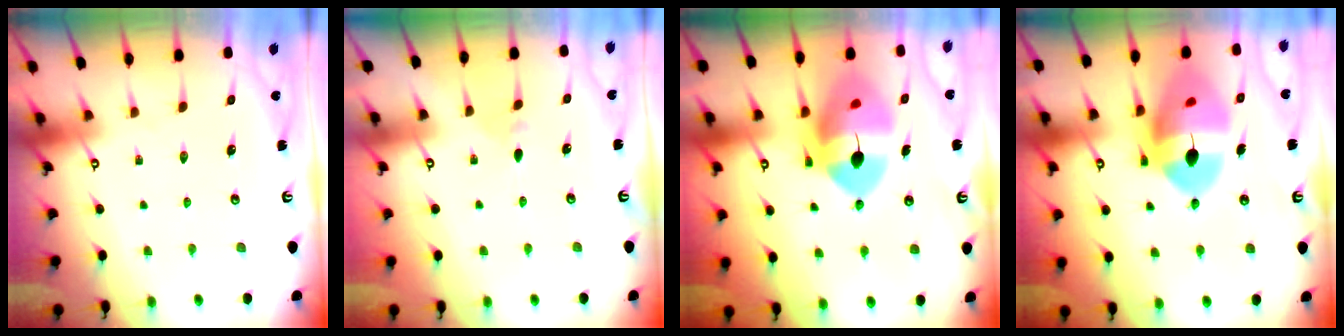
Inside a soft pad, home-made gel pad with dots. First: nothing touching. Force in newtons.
{"total": 3.1, "press": 3.0, "slide": 0.5}
{"total": 15.4, "press": 15.2, "slide": 2.4}
{"total": 17.6, "press": 17.5, "slide": 2.0}